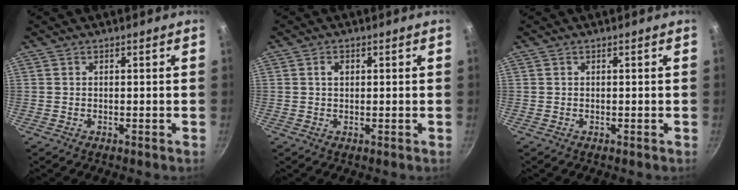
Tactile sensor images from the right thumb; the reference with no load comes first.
{"total": 1.7, "force": [0.4, 1.2, 1.1], "torque": [-0.013, 0.004, 0.007]}
{"total": 0.0}